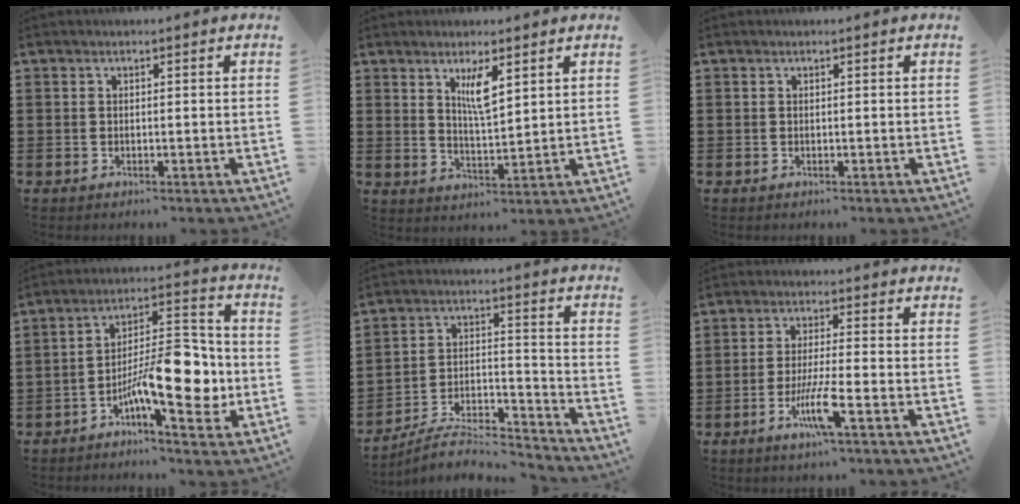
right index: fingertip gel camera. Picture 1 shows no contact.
{"total": 4.9, "force": [2.5, 1.3, 4.0], "torque": [-0.077, 0.001, 0.040]}
{"total": 0.0}
{"total": 12.6, "force": [-4.3, 4.6, 10.9], "torque": [-0.178, -0.002, -0.079]}
{"total": 7.1, "force": [-6.5, 1.3, 2.5], "torque": [-0.038, 0.006, -0.126]}
{"total": 6.6, "force": [-3.2, 0.3, 5.8], "torque": [-0.114, -0.014, -0.058]}